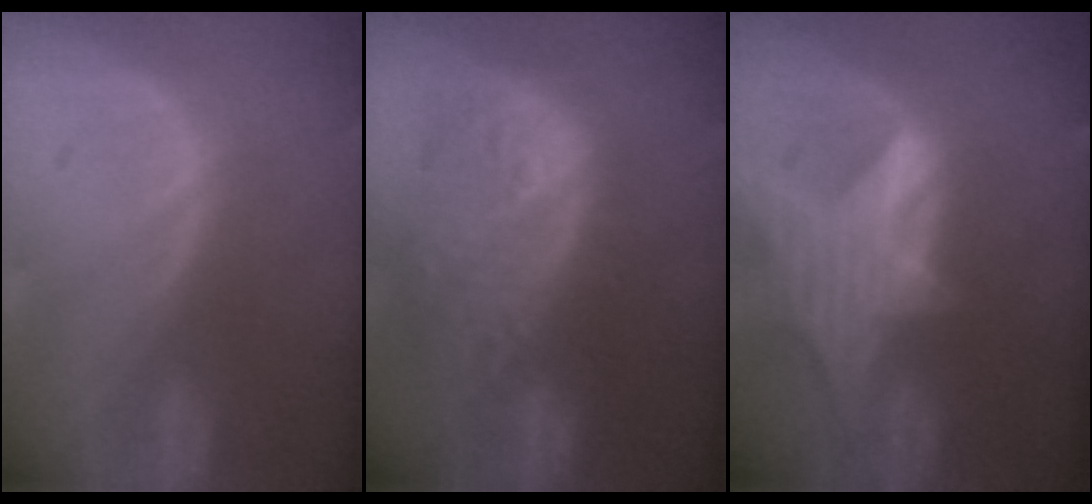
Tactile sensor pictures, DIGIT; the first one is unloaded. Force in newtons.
{"total": 12.0, "press": 10.8, "slide": 5.3}
{"total": 8.3, "press": 7.4, "slide": 3.8}